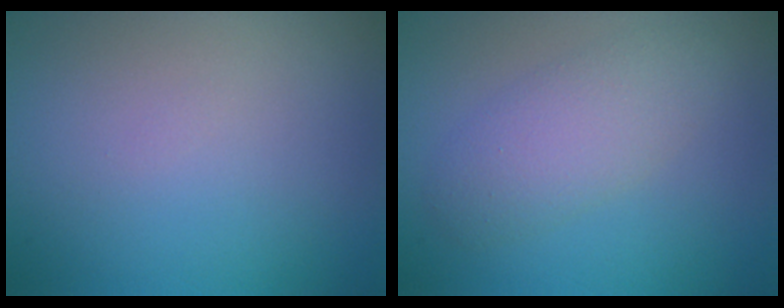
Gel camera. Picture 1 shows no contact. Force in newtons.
{"total": 3.5, "press": 3.5, "slide": 0.1}